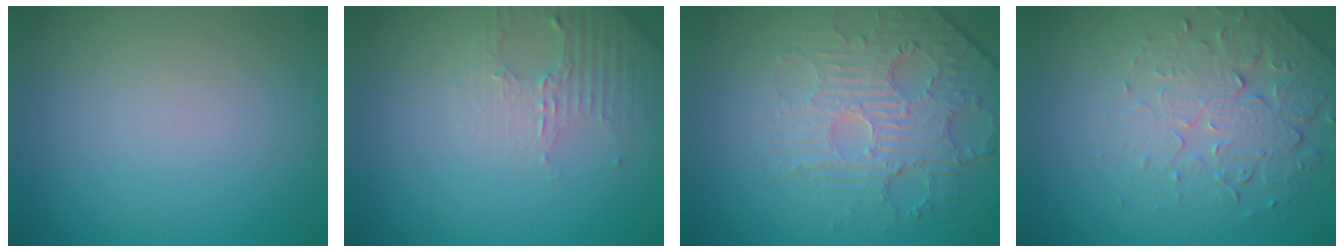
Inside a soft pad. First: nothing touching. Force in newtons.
{"total": 2.6, "press": 2.5, "slide": 0.7}
{"total": 4.8, "press": 4.0, "slide": 2.8}
{"total": 5.0, "press": 3.4, "slide": 3.7}